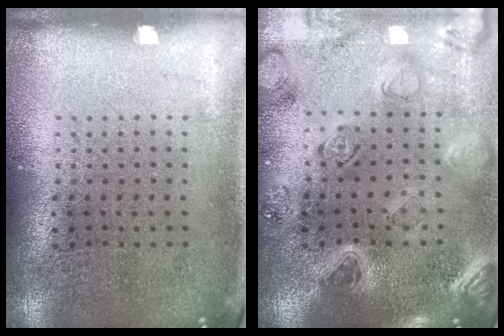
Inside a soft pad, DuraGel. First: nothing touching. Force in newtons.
{"total": 2.3, "press": 2.3, "slide": 0.2}